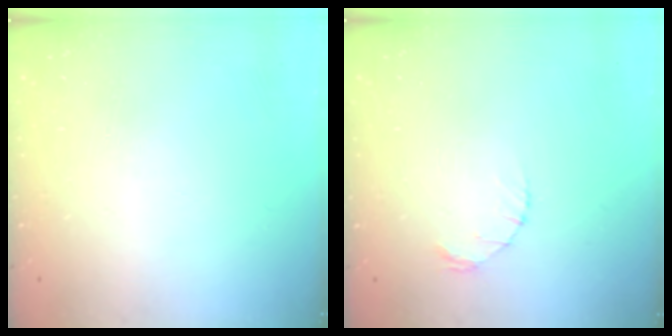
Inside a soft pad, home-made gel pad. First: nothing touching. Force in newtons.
{"total": 1.2, "press": 1.1, "slide": 0.2}